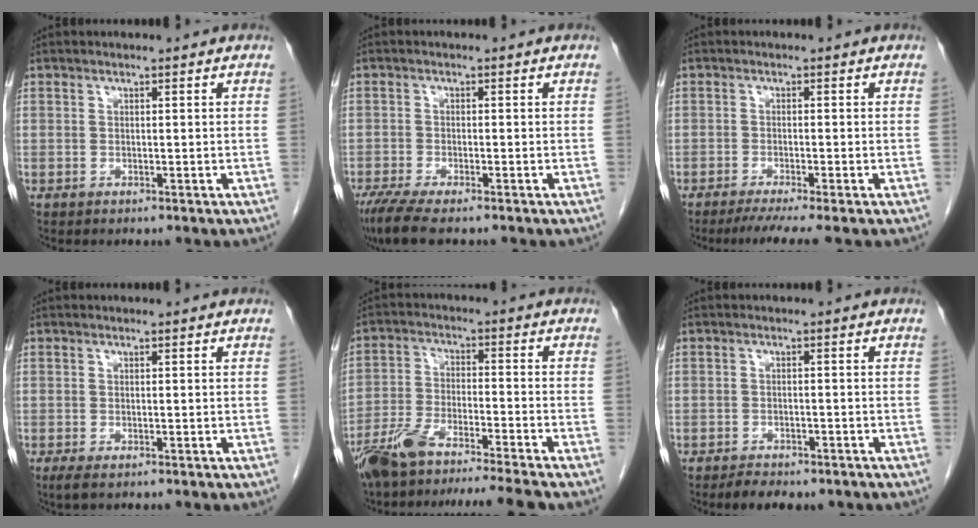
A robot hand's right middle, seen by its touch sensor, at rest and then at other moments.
{"total": 6.7, "force": [-5.1, 1.0, 4.1], "torque": [-0.073, -0.017, -0.087]}
{"total": 5.2, "force": [-4.1, -0.5, 3.2], "torque": [-0.041, -0.012, -0.066]}
{"total": 1.5, "force": [-1.0, 0.5, 1.0], "torque": [-0.016, -0.004, -0.015]}
{"total": 12.6, "force": [-11.0, -0.8, 6.1], "torque": [-0.103, -0.013, -0.185]}
{"total": 4.4, "force": [-3.5, 1.9, 1.9], "torque": [-0.027, -0.003, -0.046]}